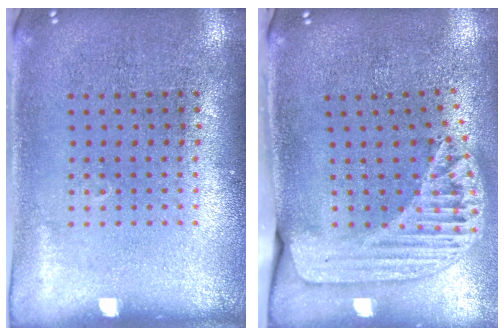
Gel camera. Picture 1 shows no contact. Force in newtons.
{"total": 1.8, "press": 1.6, "slide": 0.9}